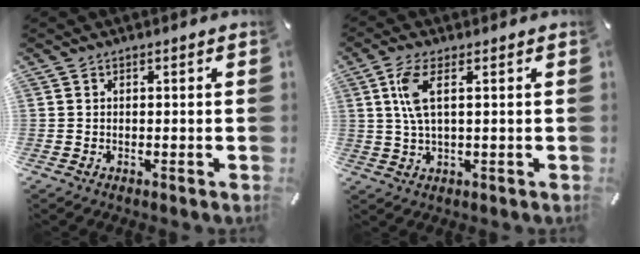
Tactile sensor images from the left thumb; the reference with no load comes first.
{"total": 6.2, "force": [1.7, 2.1, 5.6], "torque": [-0.123, 0.002, 0.026]}